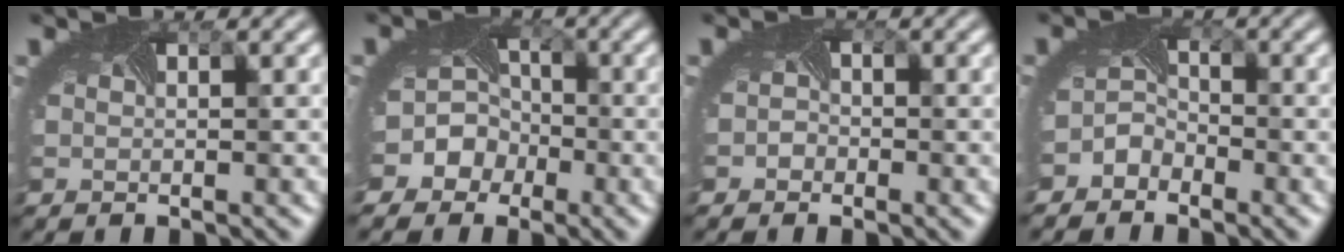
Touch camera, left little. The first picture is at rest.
{"total": 7.4, "force": [-3.1, 6.4, 1.9], "torque": [-0.027, -0.004, -0.072]}
{"total": 1.2, "force": [-0.6, 1.1, 0.1], "torque": [0.002, -0.005, -0.014]}
{"total": 2.2, "force": [-1.9, 1.1, 0.1], "torque": [-0.008, -0.004, -0.044]}